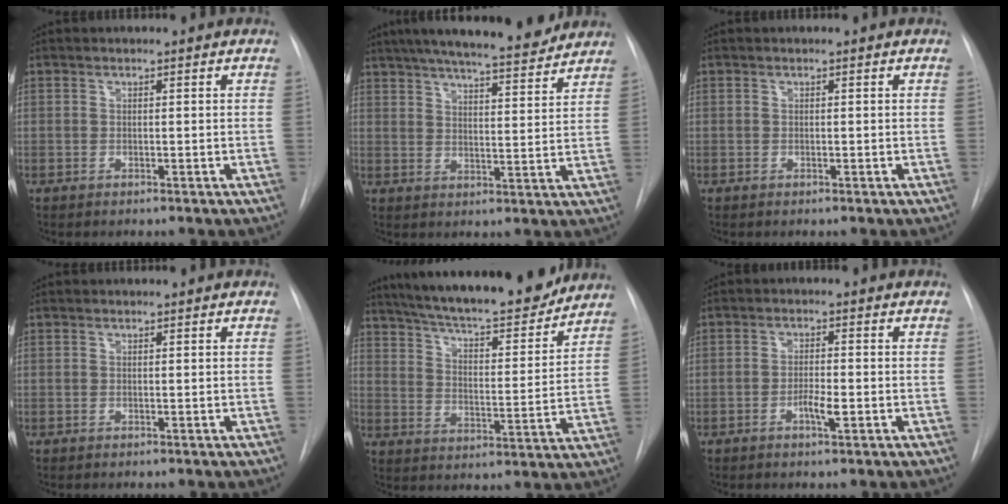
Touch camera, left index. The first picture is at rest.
{"total": 18.5, "force": [16.1, 2.3, 8.8], "torque": [-0.145, 0.016, 0.224]}
{"total": 0.0}
{"total": 0.0}
{"total": 21.5, "force": [19.0, 3.4, 9.4], "torque": [-0.158, -0.007, 0.273]}
{"total": 2.9, "force": [-1.1, 0.4, 2.7], "torque": [-0.045, 0.001, -0.020]}